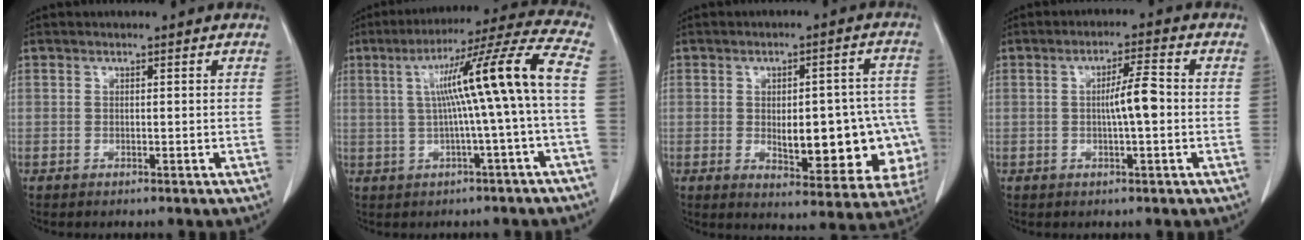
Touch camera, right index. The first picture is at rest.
{"total": 13.7, "force": [0.4, -1.6, 13.6], "torque": [-0.203, 0.027, 0.006]}
{"total": 16.9, "force": [-3.1, 7.1, 15.0], "torque": [-0.138, 0.028, -0.012]}
{"total": 4.8, "force": [-0.2, 0.4, 4.8], "torque": [-0.079, 0.009, -0.002]}